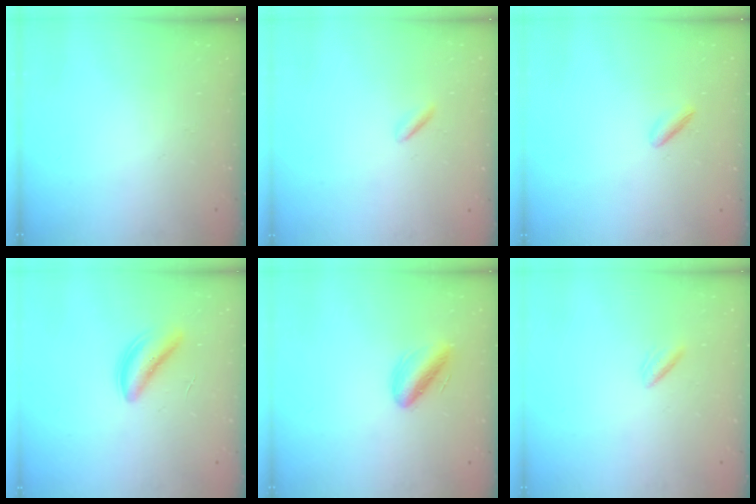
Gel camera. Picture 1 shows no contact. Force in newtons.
{"total": 0.0}
{"total": 2.9, "press": 2.7, "slide": 0.9}
{"total": 4.4, "press": 4.3, "slide": 0.4}
{"total": 8.3, "press": 8.0, "slide": 2.1}
{"total": 0.8, "press": 0.4, "slide": 0.7}